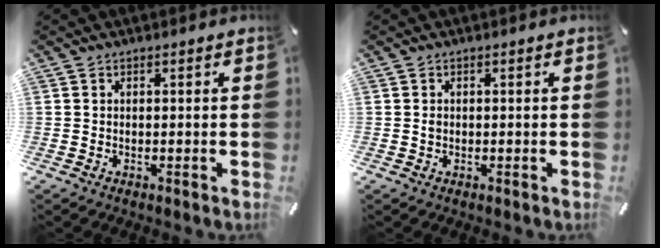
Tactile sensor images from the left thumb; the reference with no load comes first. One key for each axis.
{"total": 0.5, "fx": 0.0, "fy": 0.5, "fz": 0.3, "tx": -0.005, "ty": 0.001, "tz": -0.001}